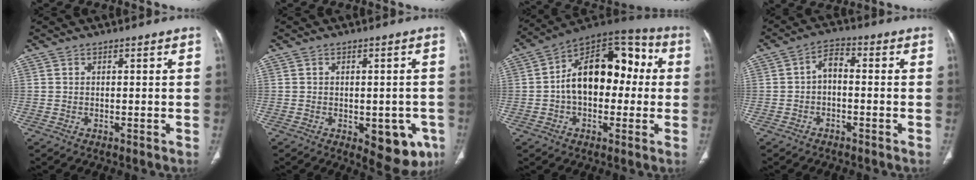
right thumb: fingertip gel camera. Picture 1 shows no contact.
{"total": 10.0, "force": [-3.6, 5.2, 7.7], "torque": [-0.056, 0.003, -0.034]}
{"total": 18.6, "force": [0.8, 11.6, 14.5], "torque": [-0.188, 0.053, 0.003]}
{"total": 4.2, "force": [-0.9, 2.4, 3.3], "torque": [-0.051, 0.024, -0.025]}